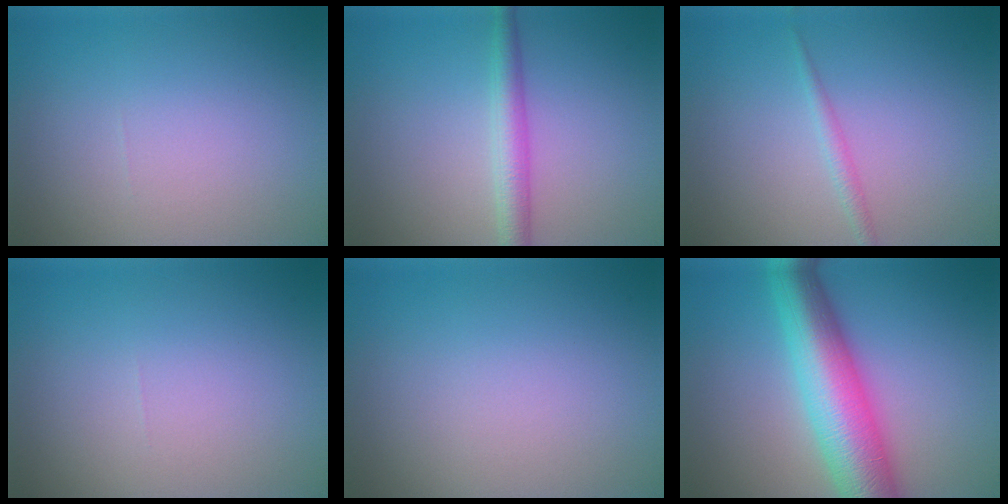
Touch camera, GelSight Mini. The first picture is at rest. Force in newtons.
{"total": 2.9, "press": 2.9, "slide": 0.1}
{"total": 1.1, "press": 1.1, "slide": 0.0}
{"total": 0.0}
{"total": 0.0}
{"total": 9.8, "press": 9.8, "slide": 0.2}